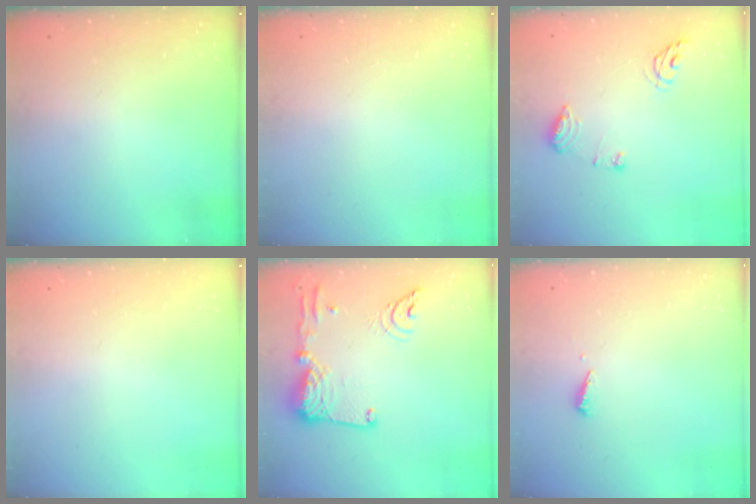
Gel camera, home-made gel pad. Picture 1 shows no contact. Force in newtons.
{"total": 0.0}
{"total": 8.9, "press": 8.8, "slide": 1.1}
{"total": 0.0}
{"total": 17.2, "press": 17.1, "slide": 2.2}
{"total": 2.5, "press": 2.5, "slide": 0.1}